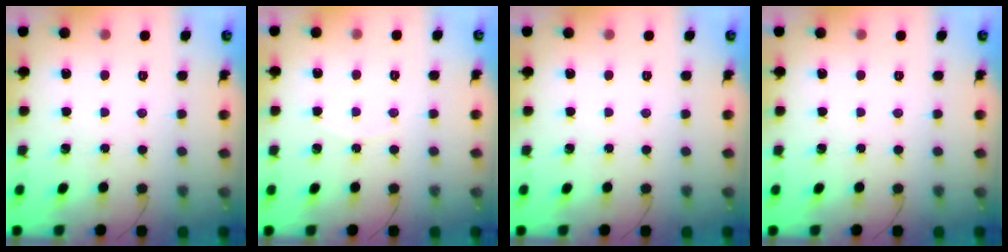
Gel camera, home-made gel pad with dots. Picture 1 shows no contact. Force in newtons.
{"total": 3.7, "press": 2.9, "slide": 2.3}
{"total": 0.0}
{"total": 0.0}